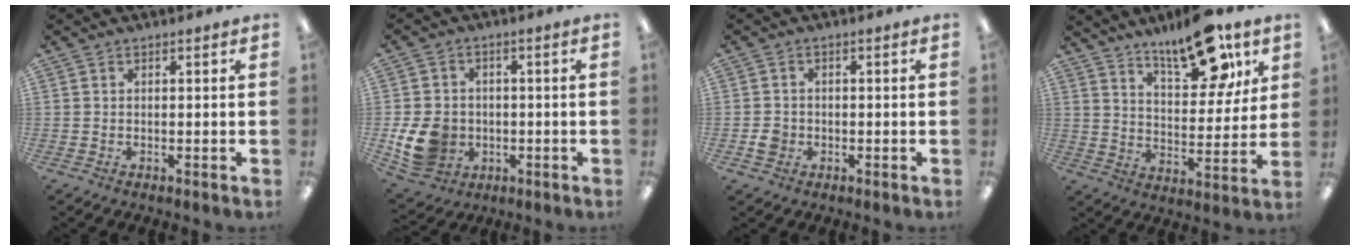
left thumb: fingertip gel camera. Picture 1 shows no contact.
{"total": 10.4, "force": [-2.3, 8.7, 5.1], "torque": [-0.121, 0.007, -0.036]}
{"total": 2.9, "force": [-0.9, 2.5, 1.2], "torque": [-0.018, 0.004, -0.017]}
{"total": 16.8, "force": [12.1, 6.5, 9.7], "torque": [-0.142, -0.068, 0.203]}